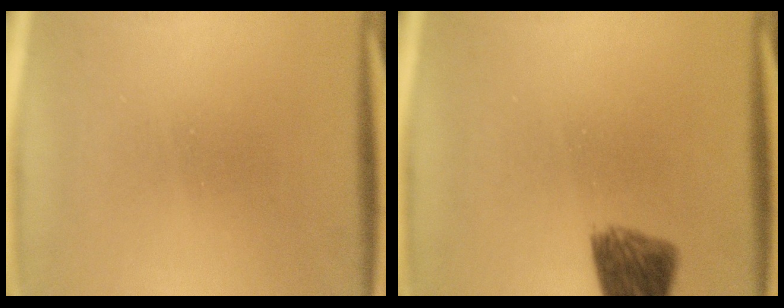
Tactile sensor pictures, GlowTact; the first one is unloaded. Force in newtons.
{"total": 6.5}